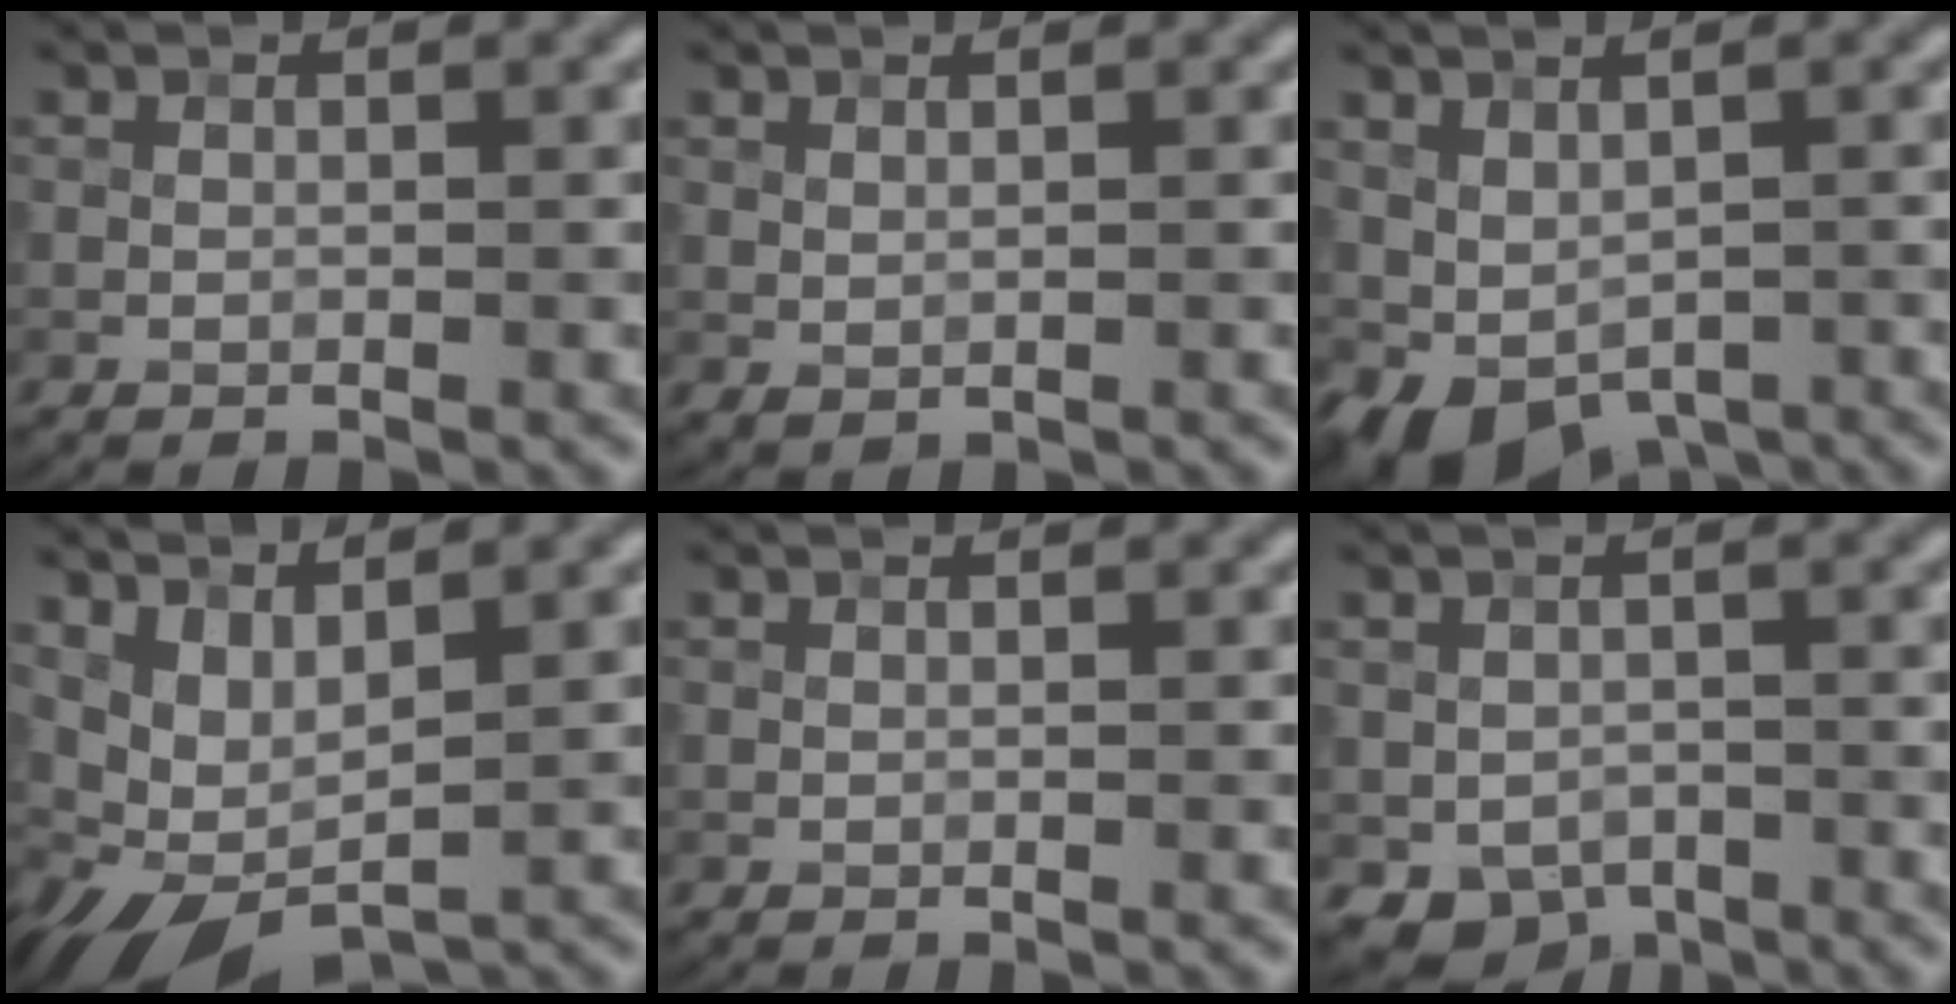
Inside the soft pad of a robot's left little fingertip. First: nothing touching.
{"total": 0.7, "force": [0.6, 0.3, 0.2], "torque": [-0.009, -0.003, 0.018]}
{"total": 4.7, "force": [-1.3, 3.1, 3.2], "torque": [-0.055, -0.007, -0.012]}
{"total": 4.5, "force": [0.9, 2.2, 3.8], "torque": [-0.092, -0.008, 0.024]}
{"total": 0.0}
{"total": 3.2, "force": [-1.5, 2.5, 1.2], "torque": [-0.018, -0.013, -0.022]}